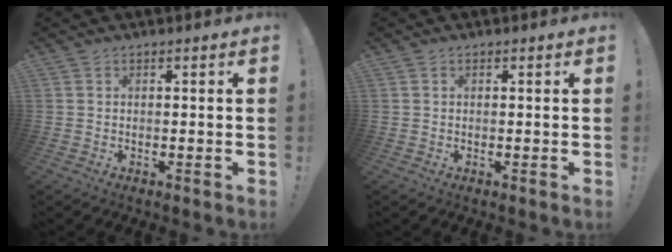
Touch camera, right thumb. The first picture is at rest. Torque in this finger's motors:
{"motor_torque": [-0.17, -0.18, 0.07, 0.28, -0.05]}